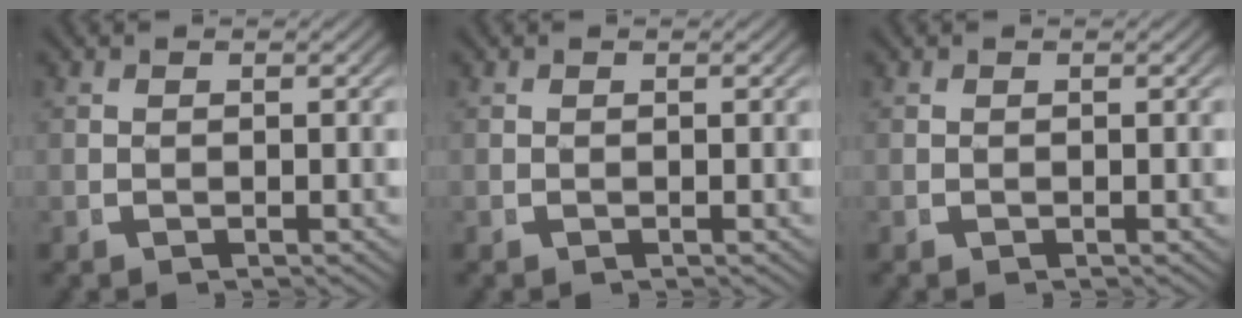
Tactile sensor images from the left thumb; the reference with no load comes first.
{"total": 0.0}
{"total": 0.0}